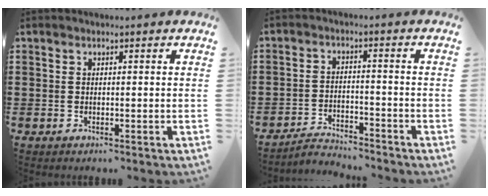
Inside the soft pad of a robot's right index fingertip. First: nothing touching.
{"total": 3.3, "force": [-3.2, 0.4, 0.3], "torque": [-0.012, 0.005, -0.070]}